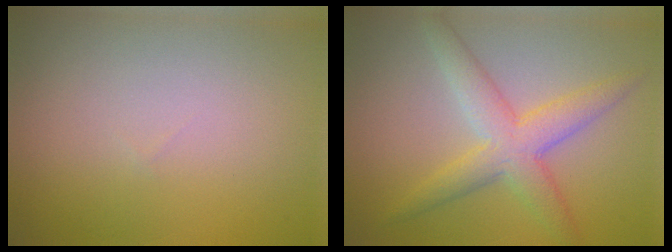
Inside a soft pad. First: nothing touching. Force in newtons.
{"total": 4.5, "press": 4.5, "slide": 0.1}